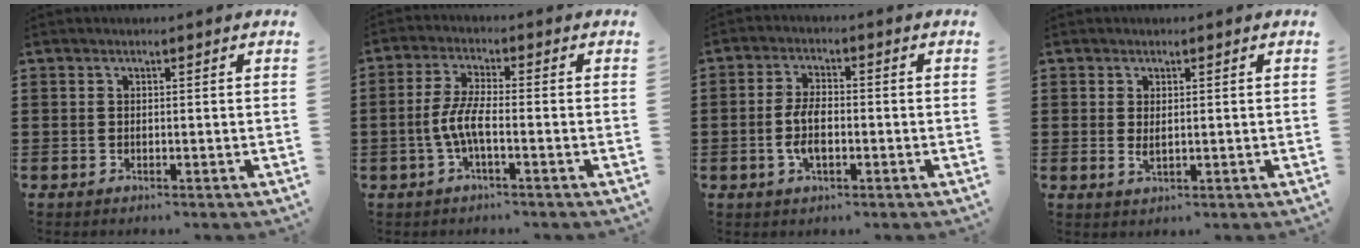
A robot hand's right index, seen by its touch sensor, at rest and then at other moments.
{"total": 5.1, "force": [-1.7, 1.0, 4.7], "torque": [-0.117, -0.011, -0.043]}
{"total": 5.3, "force": [-1.0, 2.4, 4.6], "torque": [-0.103, 0.000, -0.024]}
{"total": 1.8, "force": [0.3, 0.7, 1.6], "torque": [-0.031, 0.002, 0.005]}